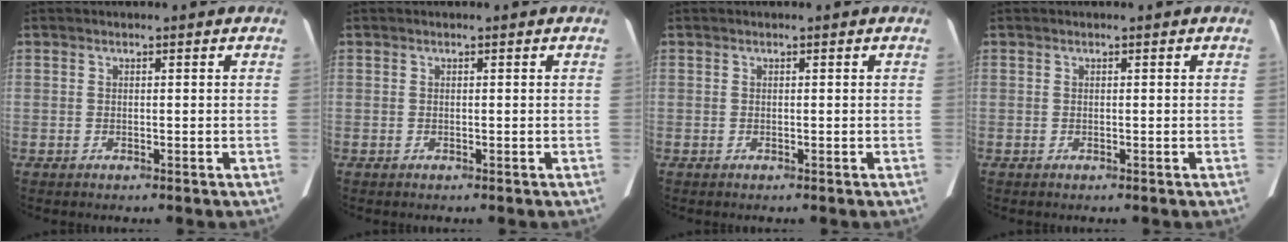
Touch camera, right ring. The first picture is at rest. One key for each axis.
{"total": 0.0}
{"total": 0.0}
{"total": 0.0}